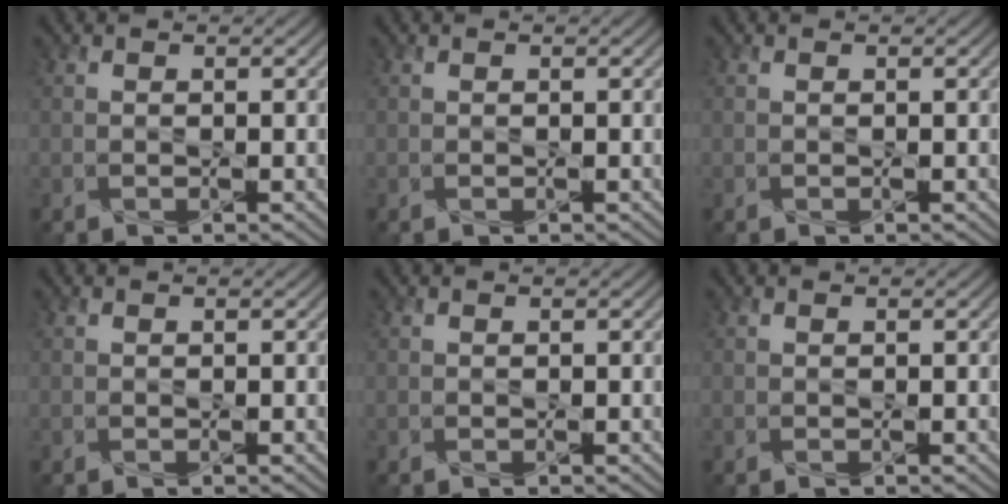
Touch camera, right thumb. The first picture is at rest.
{"total": 0.0}
{"total": 0.0}
{"total": 0.0}
{"total": 0.0}
{"total": 0.0}